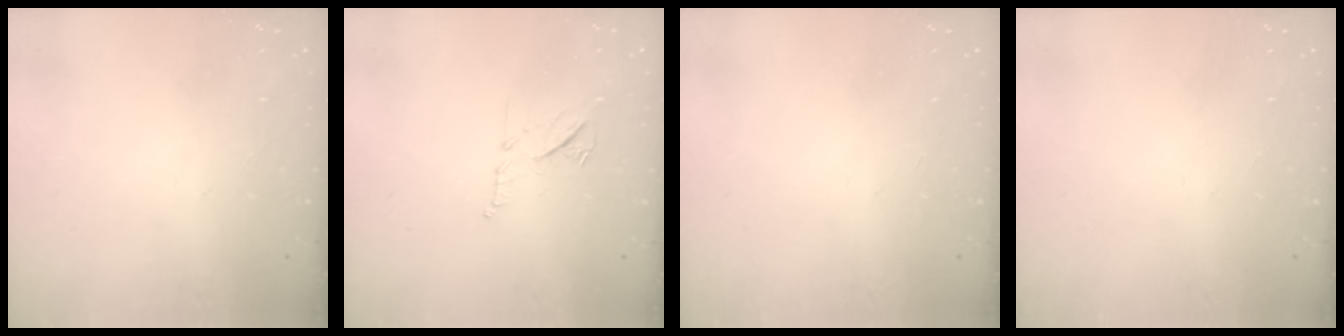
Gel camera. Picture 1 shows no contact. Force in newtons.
{"total": 9.1, "press": 9.1, "slide": 0.2}
{"total": 0.0}
{"total": 0.0}